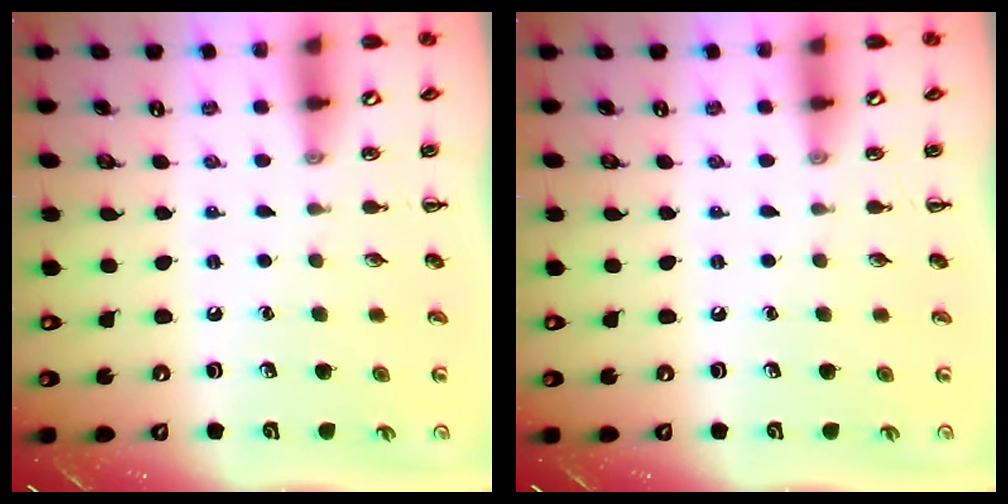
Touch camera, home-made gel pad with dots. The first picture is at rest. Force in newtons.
{"total": 0.0}